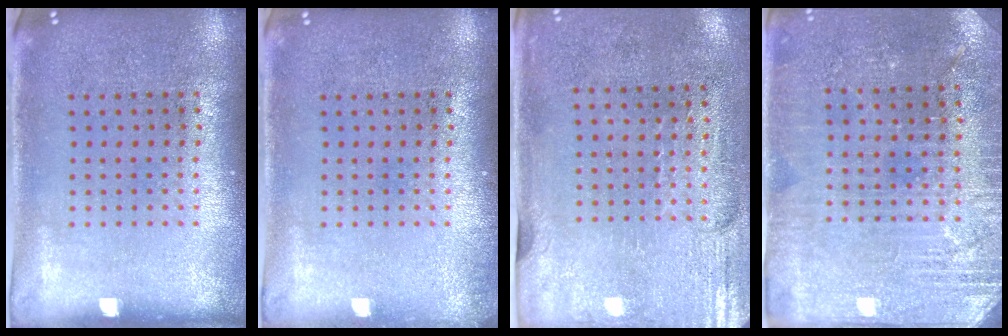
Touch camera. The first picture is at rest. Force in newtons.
{"total": 0.6, "press": 0.6, "slide": 0.1}
{"total": 2.9, "press": 2.5, "slide": 1.5}
{"total": 2.8, "press": 2.8, "slide": 0.5}